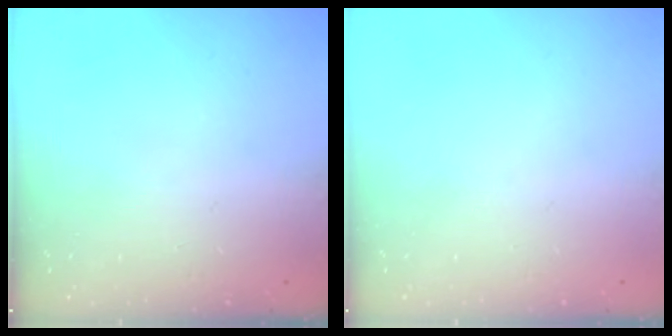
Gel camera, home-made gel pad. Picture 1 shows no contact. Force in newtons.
{"total": 0.0}